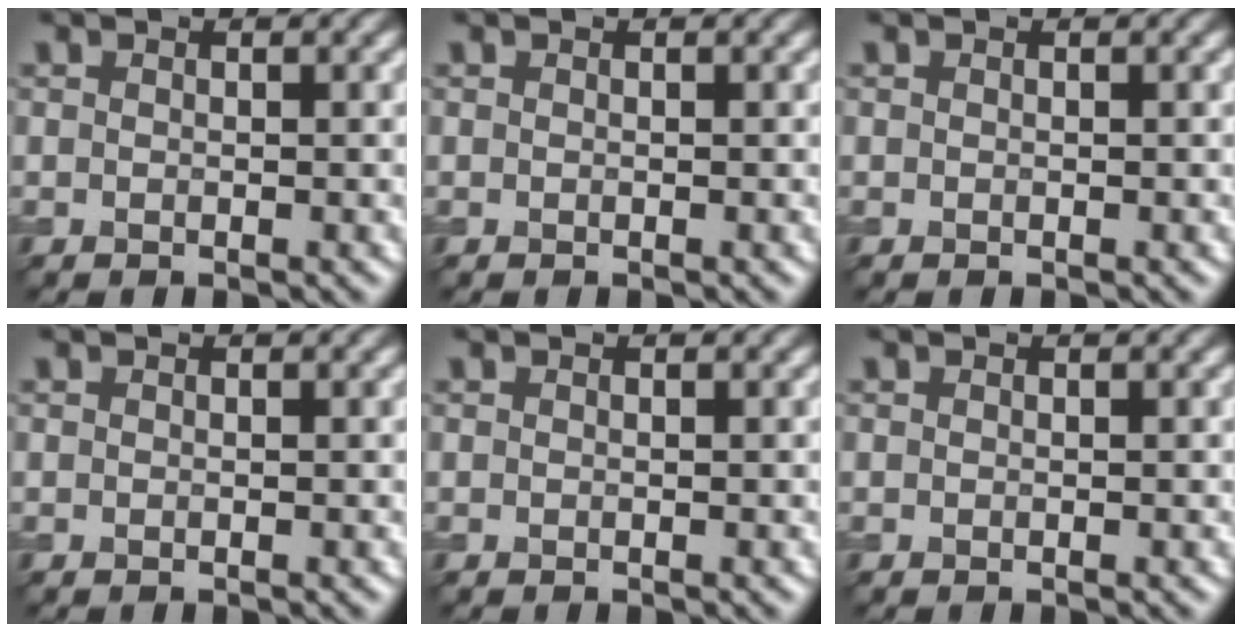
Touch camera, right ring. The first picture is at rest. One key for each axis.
{"total": 0.0}
{"total": 0.0}
{"total": 0.0}
{"total": 0.0}
{"total": 0.0}